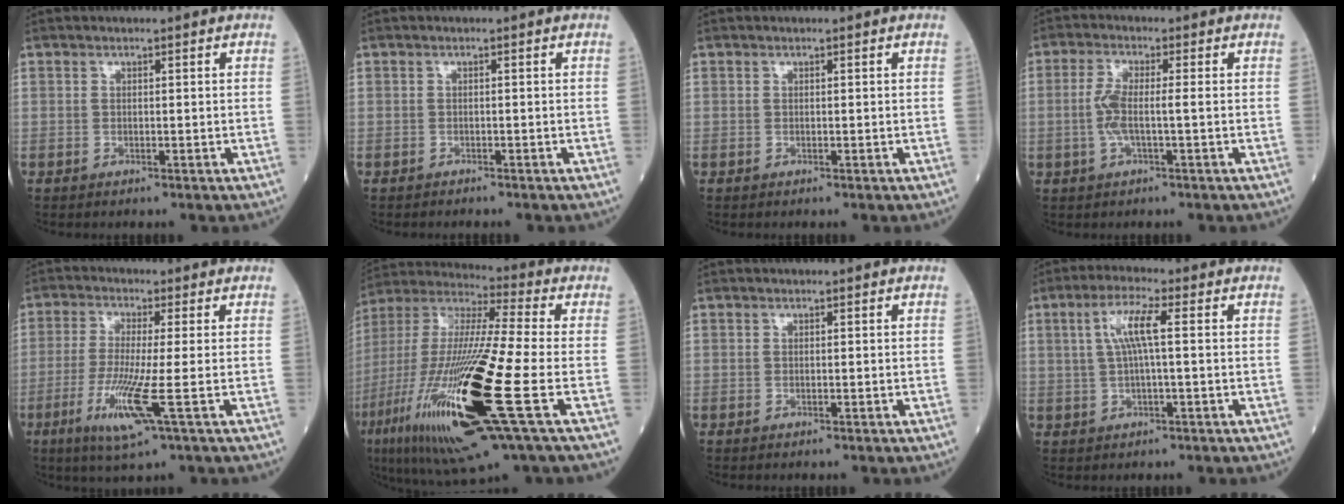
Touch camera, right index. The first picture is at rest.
{"total": 1.5, "force": [-1.4, 0.4, 0.5], "torque": [-0.012, -0.002, -0.018]}
{"total": 0.0}
{"total": 4.5, "force": [-0.5, 0.6, 4.4], "torque": [-0.105, 0.005, -0.012]}
{"total": 8.6, "force": [-2.9, -0.5, 8.1], "torque": [-0.169, -0.028, -0.058]}
{"total": 28.7, "force": [-8.6, 3.0, 27.2], "torque": [-0.574, -0.058, -0.162]}
{"total": 0.0}
{"total": 5.7, "force": [1.1, 0.6, 5.5], "torque": [-0.113, 0.015, 0.024]}